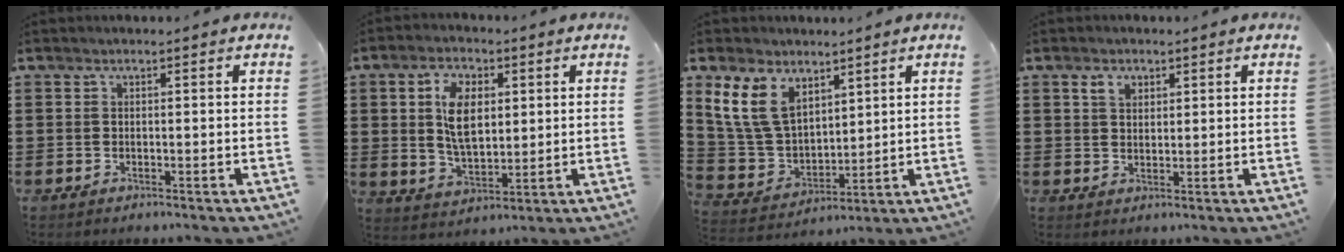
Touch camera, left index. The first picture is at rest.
{"total": 8.2, "force": [1.9, 4.5, 6.6], "torque": [-0.136, 0.005, 0.027]}
{"total": 10.3, "force": [5.8, 6.3, 5.7], "torque": [-0.158, 0.000, 0.109]}
{"total": 2.5, "force": [1.4, 1.6, 1.2], "torque": [-0.029, 0.005, 0.026]}